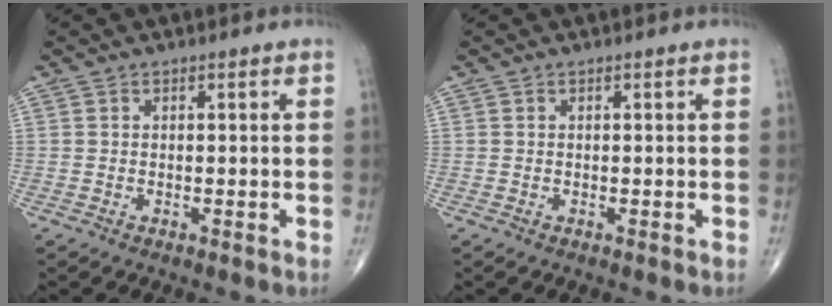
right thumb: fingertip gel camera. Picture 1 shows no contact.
{"total": 0.0}